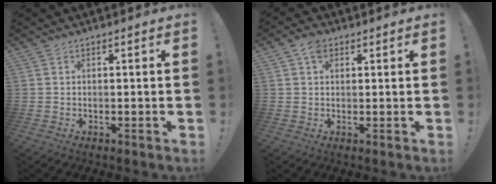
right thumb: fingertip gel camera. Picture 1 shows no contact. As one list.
[{"total": 4.3, "force": [2.0, 2.9, 2.5], "torque": [-0.043, 0.001, 0.037]}]